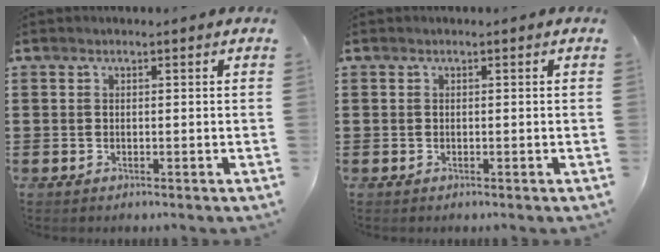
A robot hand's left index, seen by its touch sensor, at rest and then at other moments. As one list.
[{"total": 0.0}]